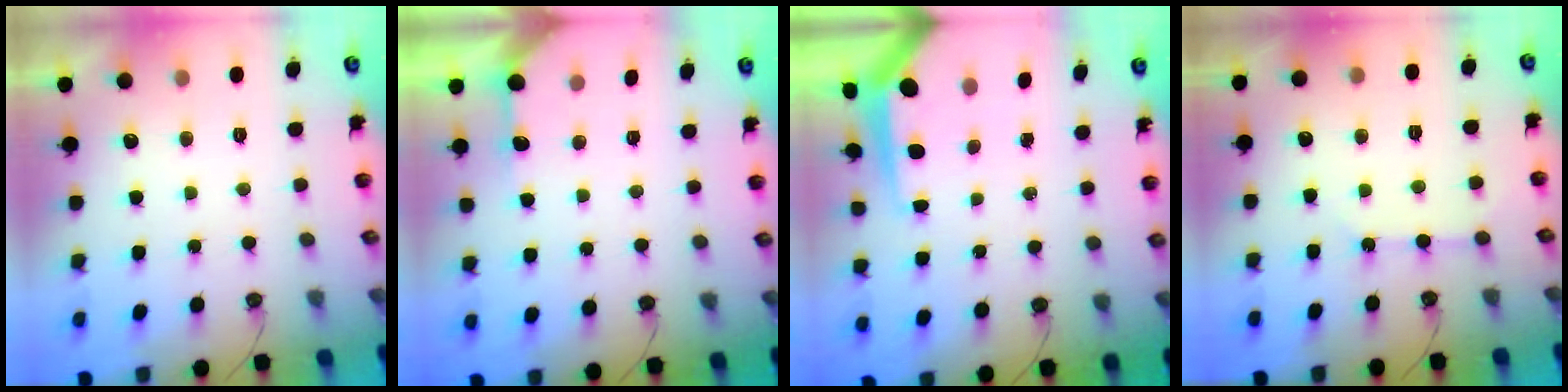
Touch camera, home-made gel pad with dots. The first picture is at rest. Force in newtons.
{"total": 3.5, "press": 3.5, "slide": 0.4}
{"total": 7.9, "press": 7.9, "slide": 0.6}
{"total": 3.3, "press": 3.2, "slide": 0.3}